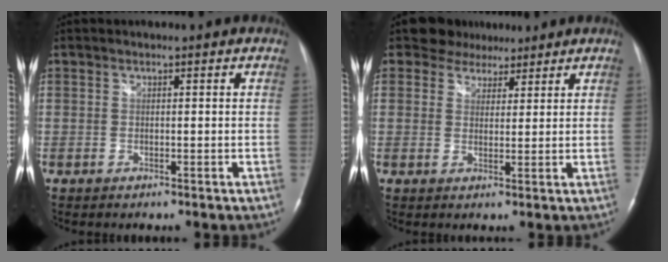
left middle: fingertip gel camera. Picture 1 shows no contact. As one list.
[{"total": 4.9, "force": [3.9, 3.1, 0.2], "torque": [-0.001, 0.009, 0.056]}]